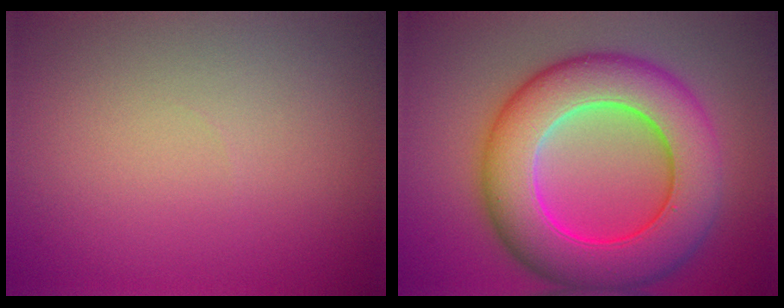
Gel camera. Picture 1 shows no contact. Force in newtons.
{"total": 11.3, "press": 11.3, "slide": 0.2}